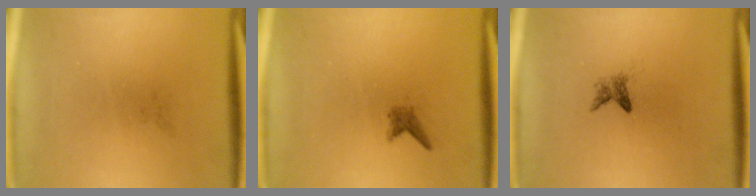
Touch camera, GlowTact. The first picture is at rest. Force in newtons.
{"total": 1.0}
{"total": 1.4}